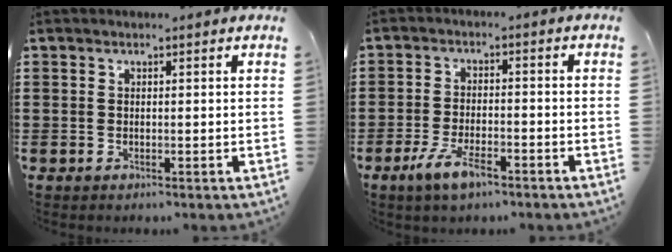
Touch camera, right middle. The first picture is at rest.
{"total": 5.5, "force": [-3.4, 1.9, 3.8], "torque": [-0.090, -0.003, -0.067]}